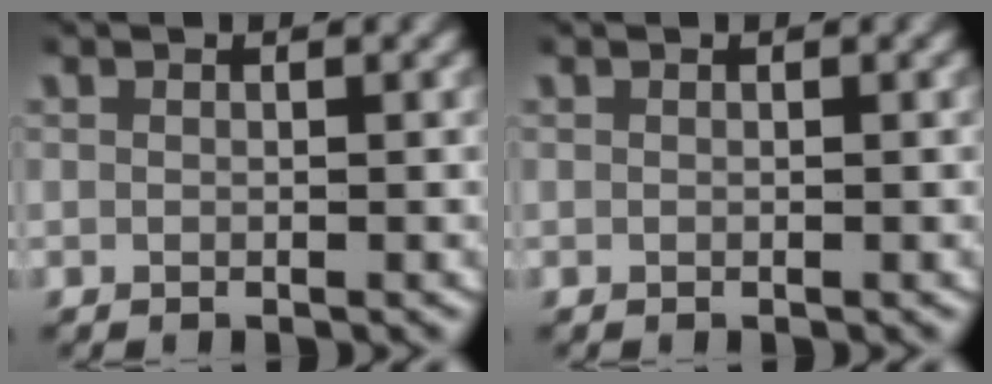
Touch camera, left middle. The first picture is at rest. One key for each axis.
{"total": 0.0}